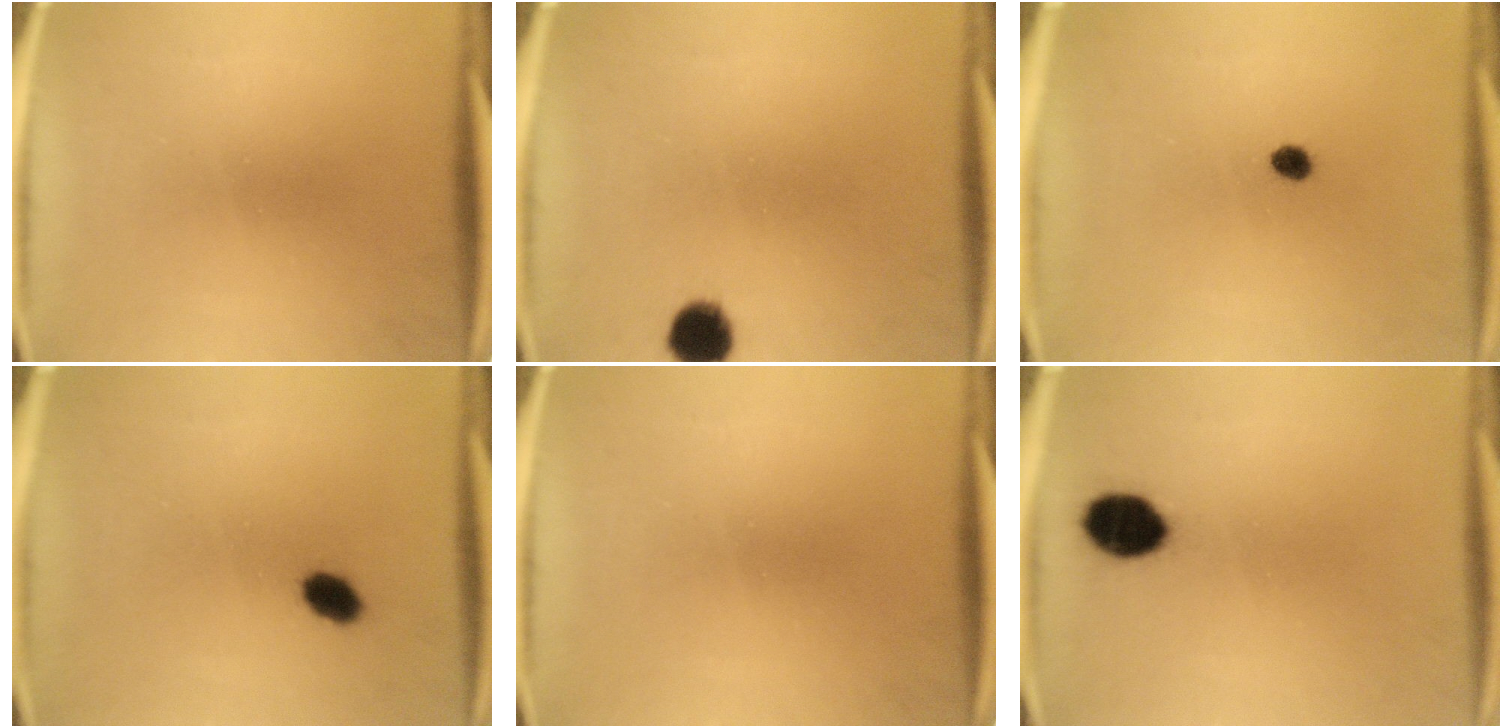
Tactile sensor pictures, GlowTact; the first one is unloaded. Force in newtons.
{"total": 5.6}
{"total": 2.1}
{"total": 3.6}
{"total": 0.0}
{"total": 8.4}